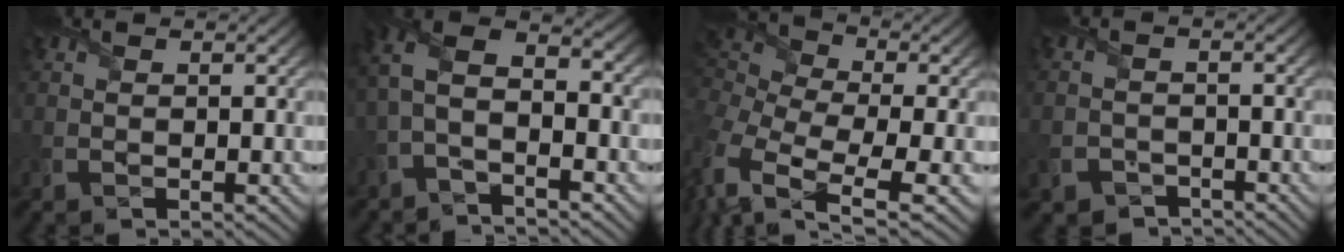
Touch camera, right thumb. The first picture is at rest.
{"total": 6.8, "force": [-2.0, 3.6, 5.4], "torque": [-0.117, 0.008, -0.055]}
{"total": 11.7, "force": [-0.4, 6.6, 9.7], "torque": [-0.268, -0.002, 0.010]}
{"total": 3.4, "force": [-2.6, 2.1, 0.4], "torque": [-0.003, -0.001, -0.050]}